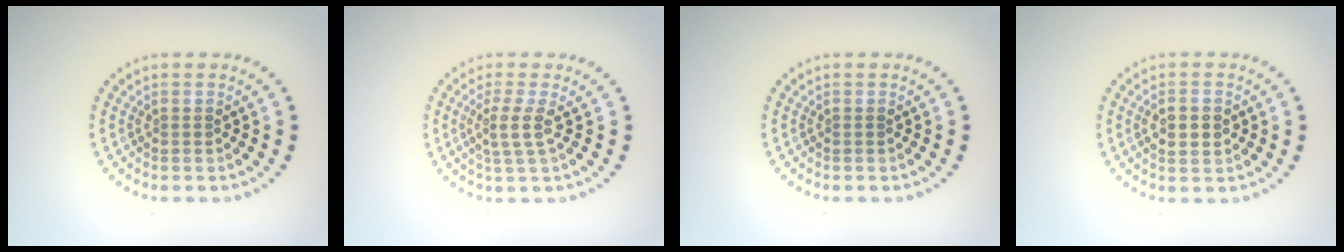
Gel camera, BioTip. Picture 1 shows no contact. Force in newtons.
{"total": 2.2, "press": 1.7, "slide": 1.4}
{"total": 0.0}
{"total": 2.2, "press": 2.2, "slide": 0.1}